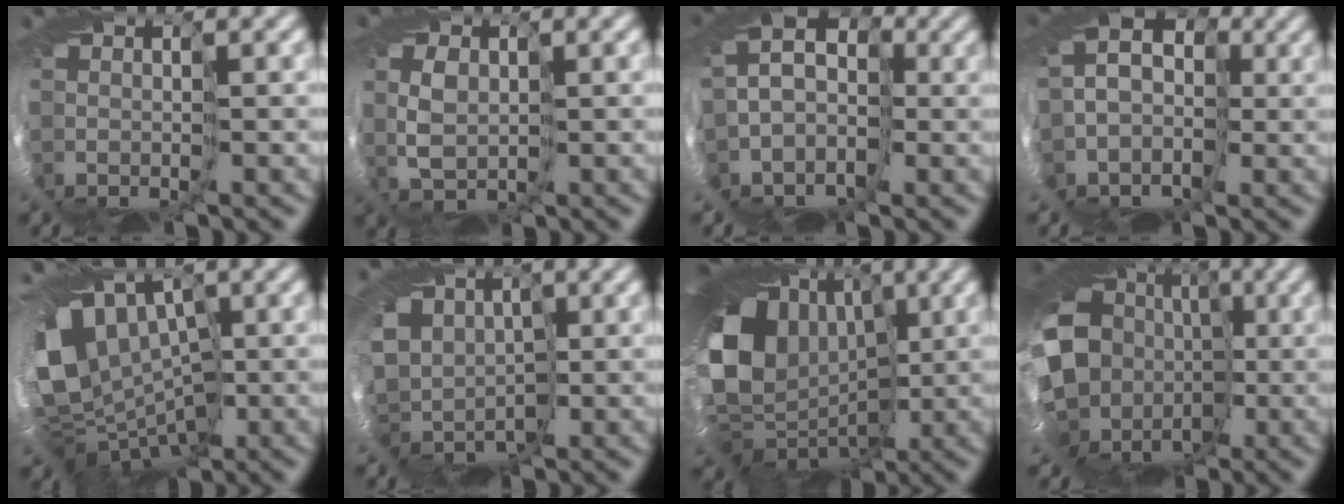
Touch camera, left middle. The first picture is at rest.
{"total": 2.9, "force": [0.2, 2.3, 1.7], "torque": [-0.052, 0.001, 0.011]}
{"total": 10.1, "force": [-0.5, 8.8, 4.8], "torque": [-0.099, 0.015, -0.035]}
{"total": 10.3, "force": [0.7, 9.3, 4.6], "torque": [-0.094, 0.023, -0.022]}
{"total": 10.5, "force": [0.4, 8.4, 6.4], "torque": [-0.132, -0.012, 0.022]}
{"total": 9.2, "force": [1.1, 7.6, 5.2], "torque": [-0.095, -0.008, 0.024]}
{"total": 13.8, "force": [1.3, 11.6, 7.4], "torque": [-0.143, 0.009, 0.027]}
{"total": 15.6, "force": [-0.5, 13.0, 8.5], "torque": [-0.154, -0.018, -0.010]}